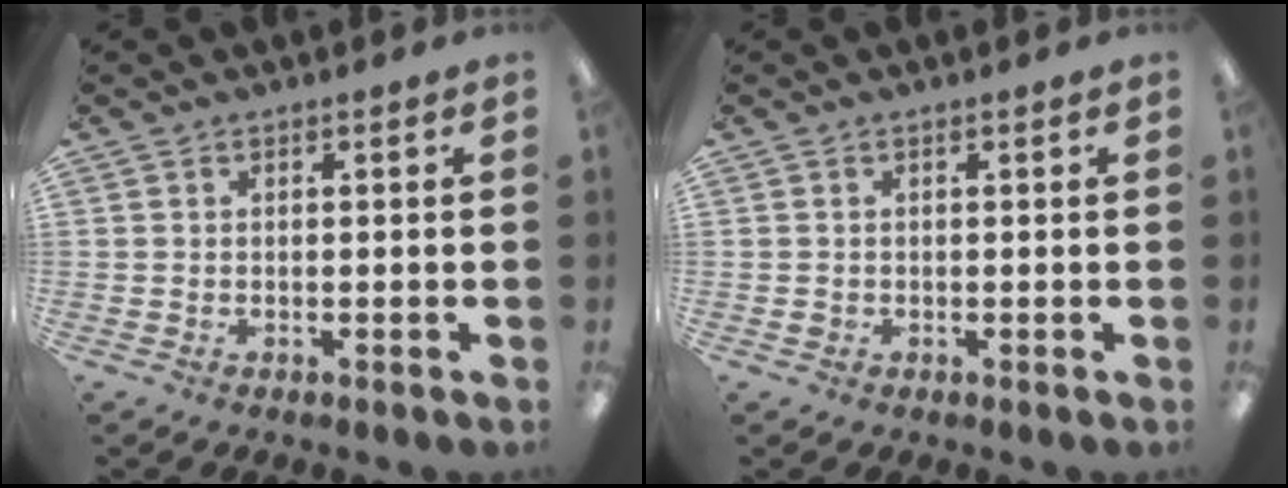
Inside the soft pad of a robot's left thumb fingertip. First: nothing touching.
{"total": 0.6, "force": [0.0, 0.5, 0.1], "torque": [-0.002, 0.004, -0.002]}